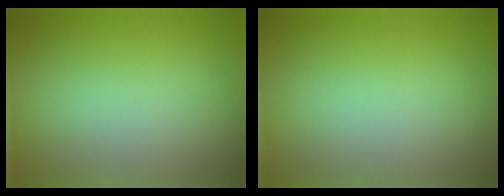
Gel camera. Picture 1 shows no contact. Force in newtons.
{"total": 0.0}